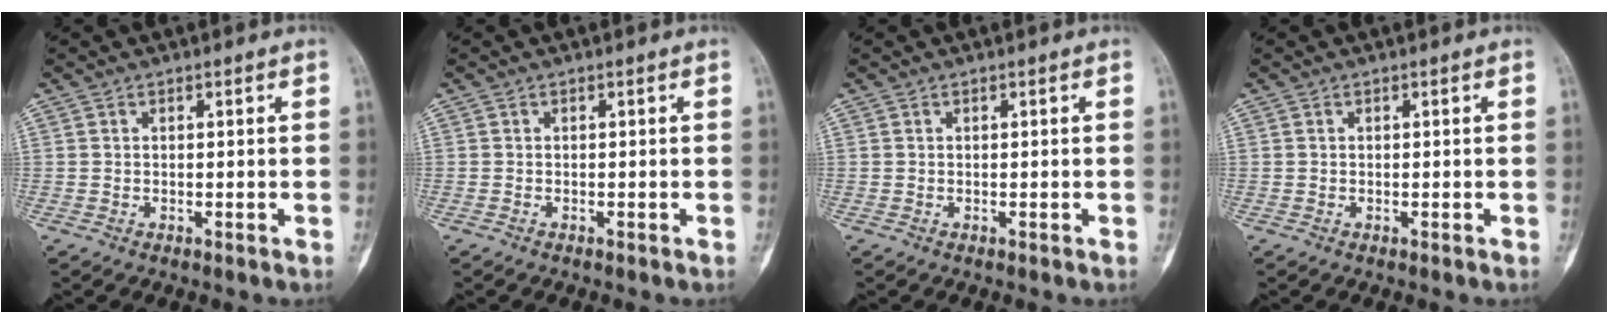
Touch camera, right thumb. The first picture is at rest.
{"total": 0.0}
{"total": 0.0}
{"total": 0.0}